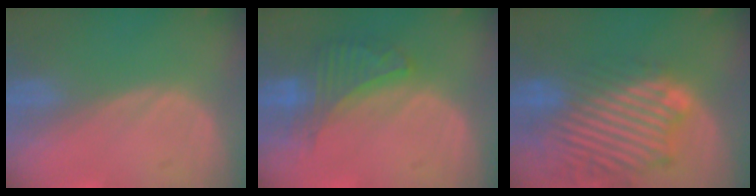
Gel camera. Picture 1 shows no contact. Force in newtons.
{"total": 6.6, "press": 6.2, "slide": 2.4}
{"total": 13.3, "press": 11.7, "slide": 6.4}